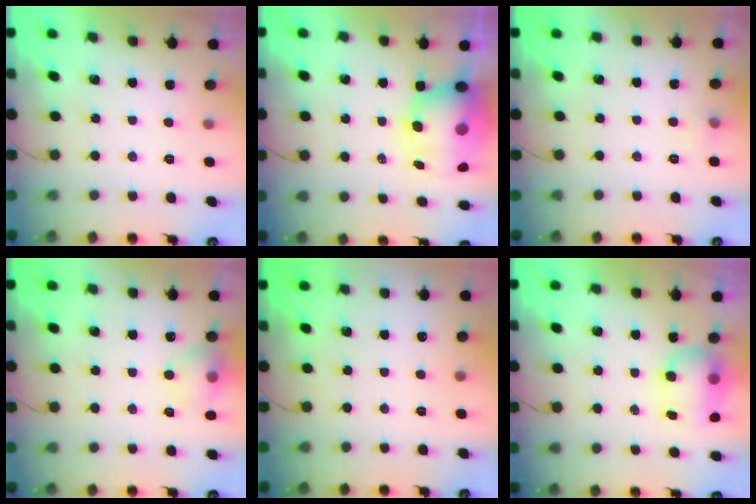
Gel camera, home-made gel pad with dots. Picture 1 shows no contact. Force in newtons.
{"total": 12.1, "press": 11.6, "slide": 3.3}
{"total": 3.7, "press": 3.4, "slide": 1.3}
{"total": 9.3, "press": 9.1, "slide": 1.6}
{"total": 0.0}
{"total": 7.4, "press": 7.3, "slide": 1.0}